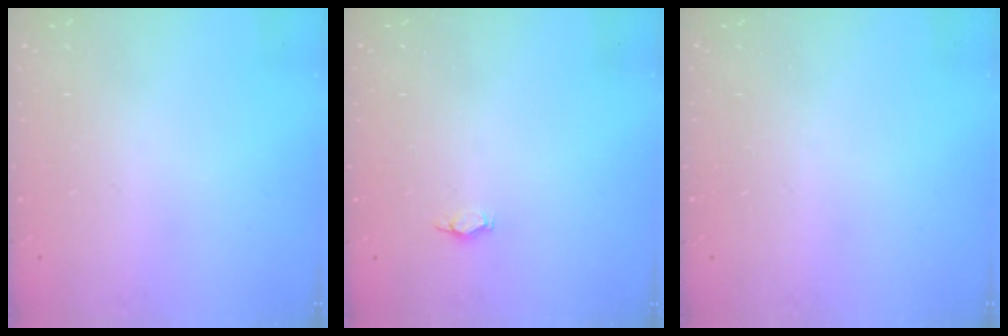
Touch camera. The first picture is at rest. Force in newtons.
{"total": 2.2, "press": 1.9, "slide": 1.2}
{"total": 0.0}